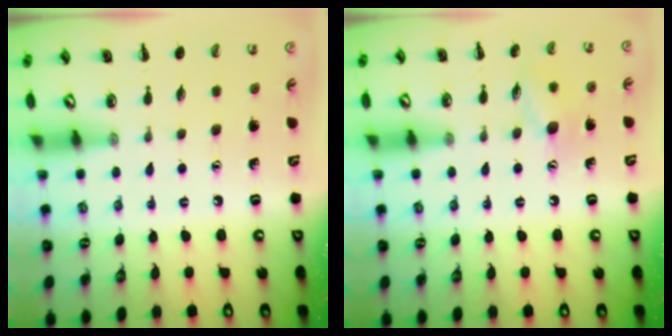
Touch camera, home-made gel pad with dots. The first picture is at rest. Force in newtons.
{"total": 8.3, "press": 8.2, "slide": 0.9}